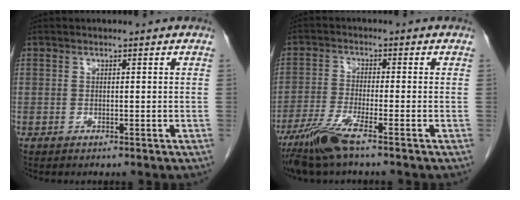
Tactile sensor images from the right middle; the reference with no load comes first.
{"total": 6.6, "force": [-4.7, -0.1, 4.7], "torque": [-0.102, -0.021, -0.096]}